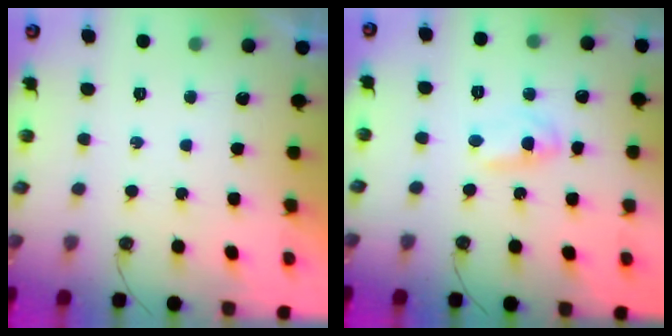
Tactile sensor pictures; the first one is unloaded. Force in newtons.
{"total": 2.4, "press": 2.4, "slide": 0.2}